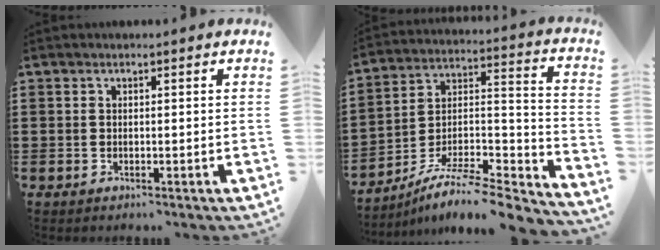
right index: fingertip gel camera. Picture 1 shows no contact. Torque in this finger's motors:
{"motor_torque": [0.52, 0.88, 0.06, -0.01]}